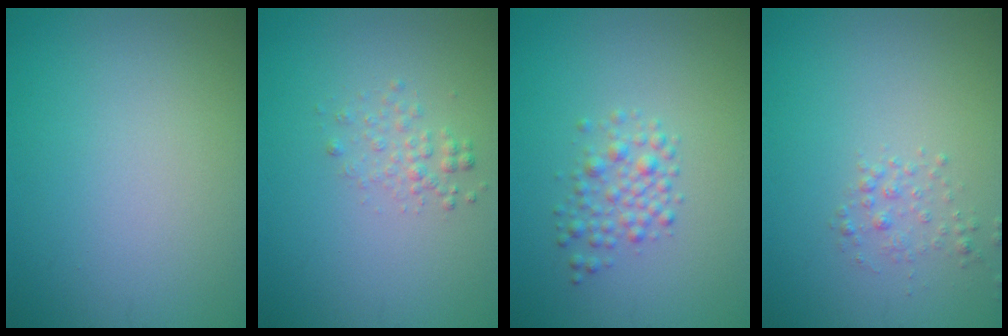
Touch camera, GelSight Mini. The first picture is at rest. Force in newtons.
{"total": 1.4, "press": 1.4, "slide": 0.1}
{"total": 2.2, "press": 2.2, "slide": 0.1}
{"total": 1.3, "press": 1.2, "slide": 0.1}